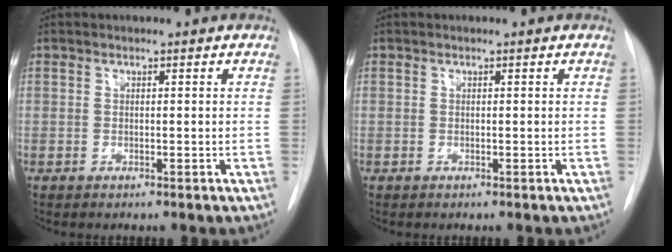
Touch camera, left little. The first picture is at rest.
{"total": 0.0}